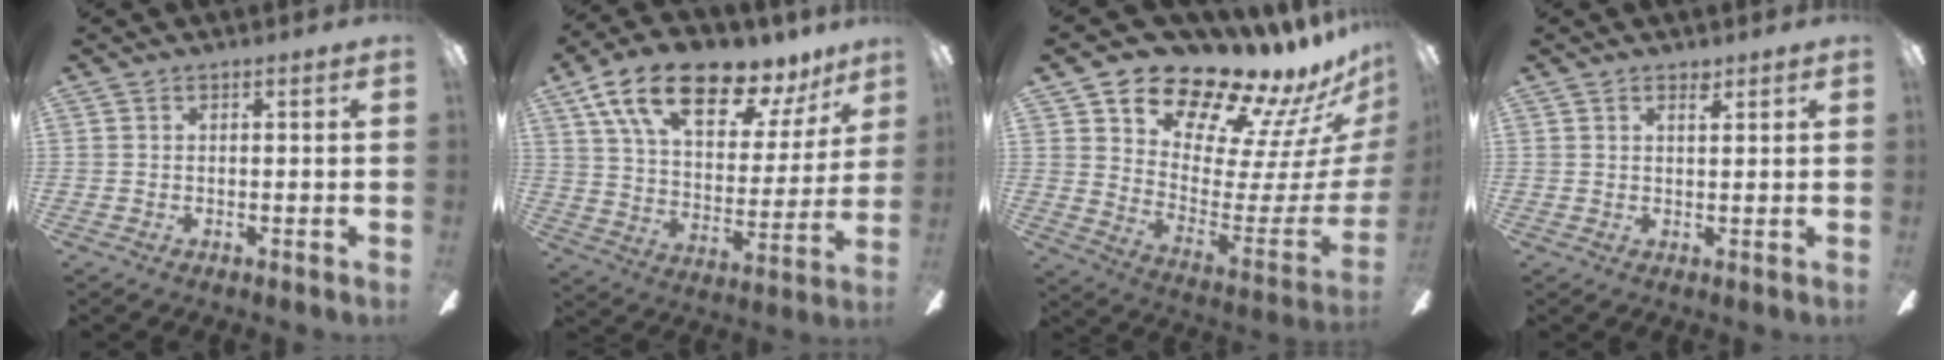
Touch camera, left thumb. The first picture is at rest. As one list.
[{"total": 20.2, "force": [13.7, 8.4, 12.2], "torque": [-0.210, -0.081, 0.236]}, {"total": 17.2, "force": [15.3, 5.2, 5.9], "torque": [-0.087, -0.145, 0.260]}, {"total": 1.8, "force": [1.4, 0.6, 1.0], "torque": [-0.006, -0.006, 0.022]}]